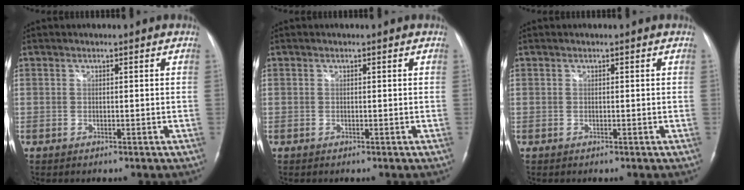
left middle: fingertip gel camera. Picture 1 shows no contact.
{"total": 0.0}
{"total": 0.0}